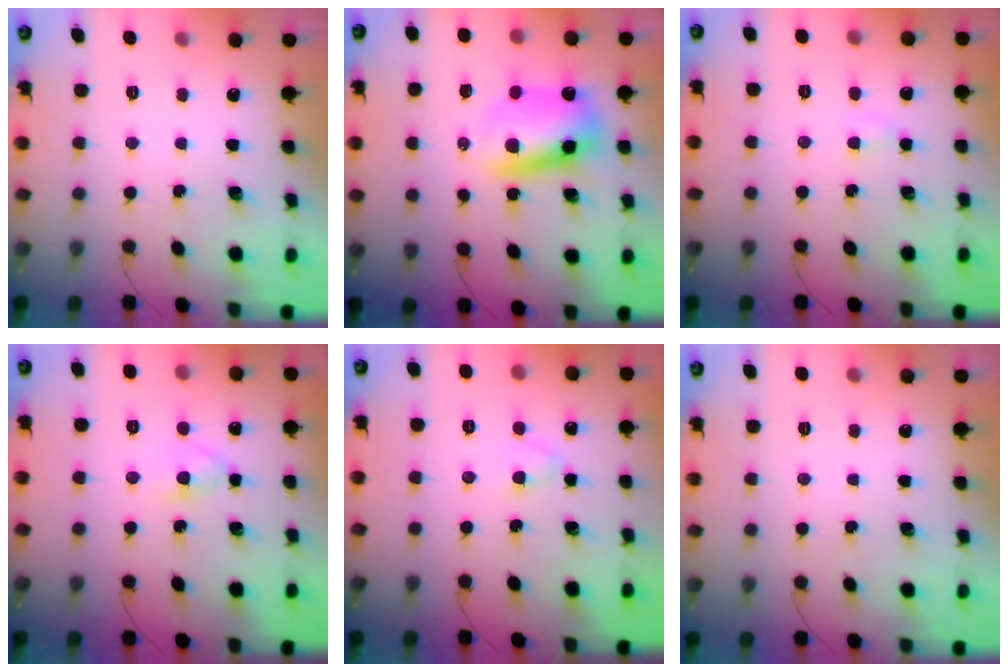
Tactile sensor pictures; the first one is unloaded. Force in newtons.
{"total": 10.0, "press": 9.7, "slide": 2.7}
{"total": 2.2, "press": 2.0, "slide": 0.8}
{"total": 3.8, "press": 3.6, "slide": 1.3}
{"total": 2.0, "press": 1.7, "slide": 0.9}
{"total": 0.0}